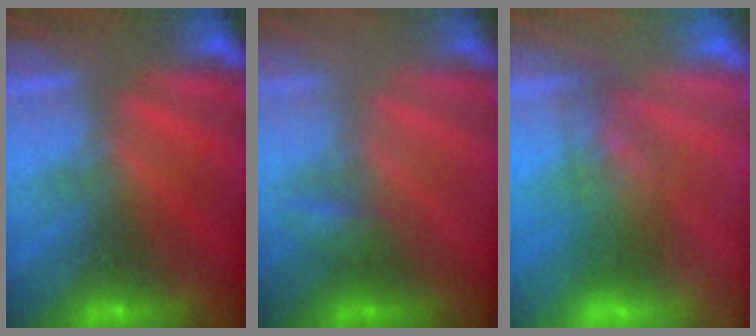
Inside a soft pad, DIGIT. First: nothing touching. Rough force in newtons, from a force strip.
{"total": 2.1}
{"total": 2.8}